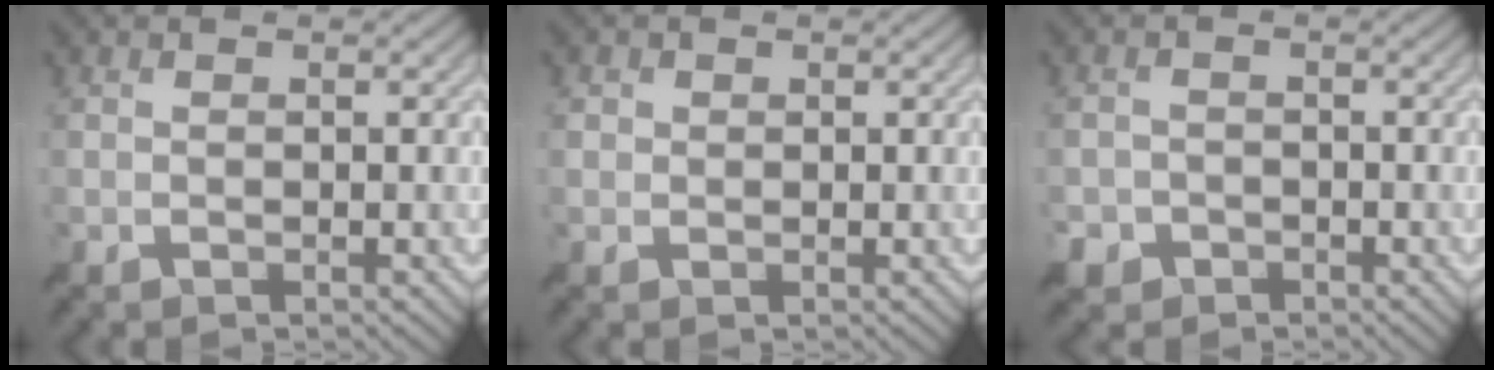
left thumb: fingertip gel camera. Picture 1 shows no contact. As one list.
[{"total": 1.2, "force": [0.3, 1.1, 0.2], "torque": [-0.002, -0.003, 0.002]}, {"total": 2.8, "force": [-1.7, 2.1, 0.5], "torque": [-0.012, -0.001, -0.038]}]